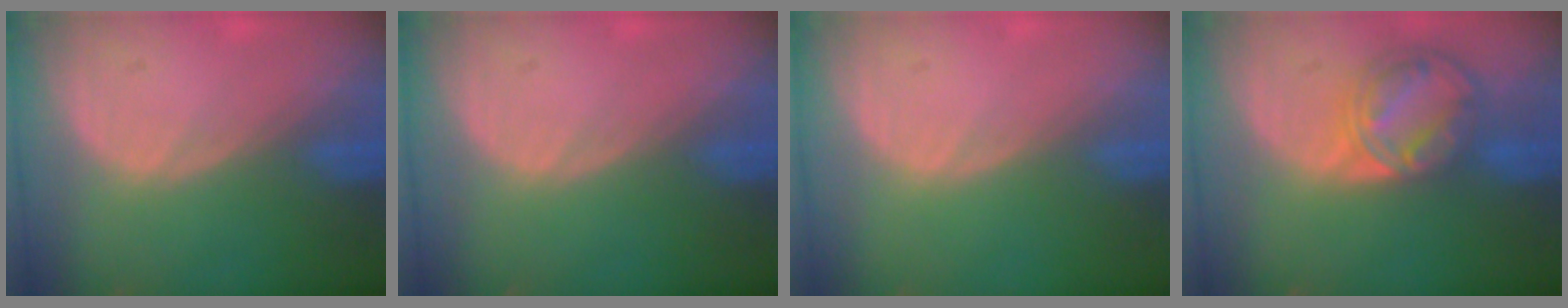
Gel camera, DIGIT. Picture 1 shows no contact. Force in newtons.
{"total": 0.0}
{"total": 0.0}
{"total": 8.7, "press": 7.4, "slide": 4.6}